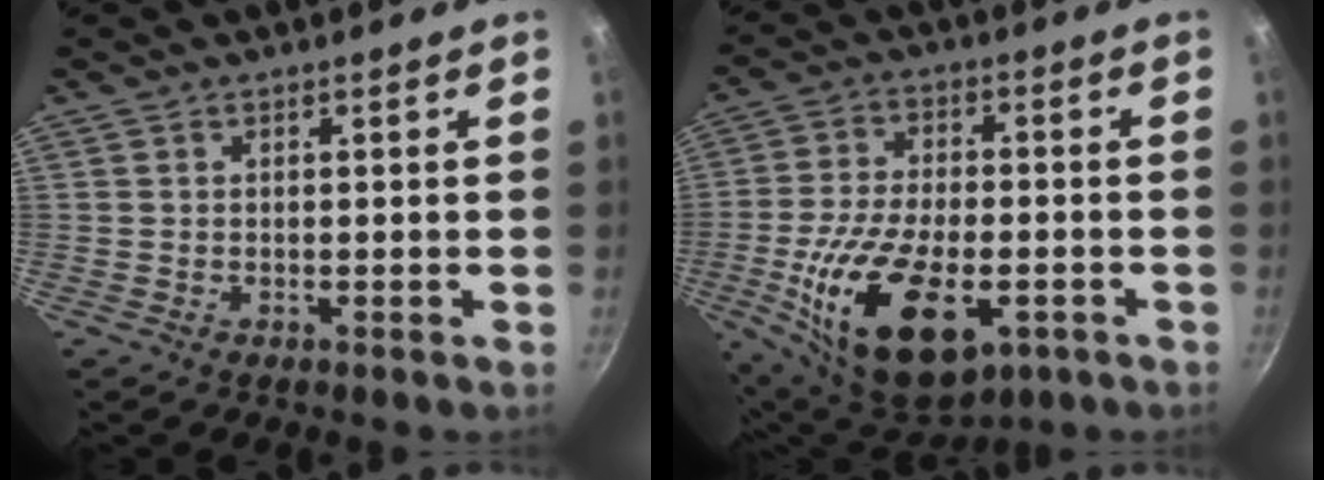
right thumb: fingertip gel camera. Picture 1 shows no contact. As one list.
[{"total": 20.9, "force": [-6.6, 10.9, 16.6], "torque": [-0.285, 0.009, -0.104]}]